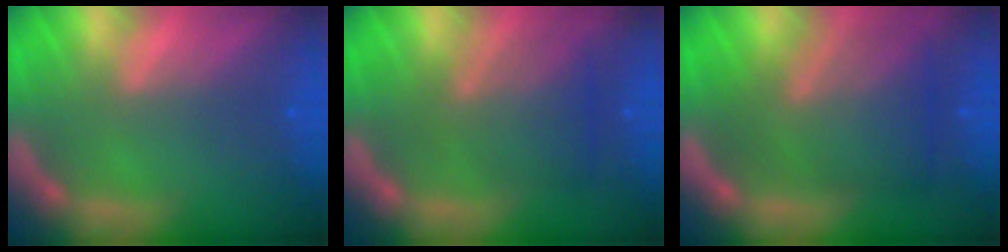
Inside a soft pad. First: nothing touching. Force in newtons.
{"total": 5.1}
{"total": 7.6}